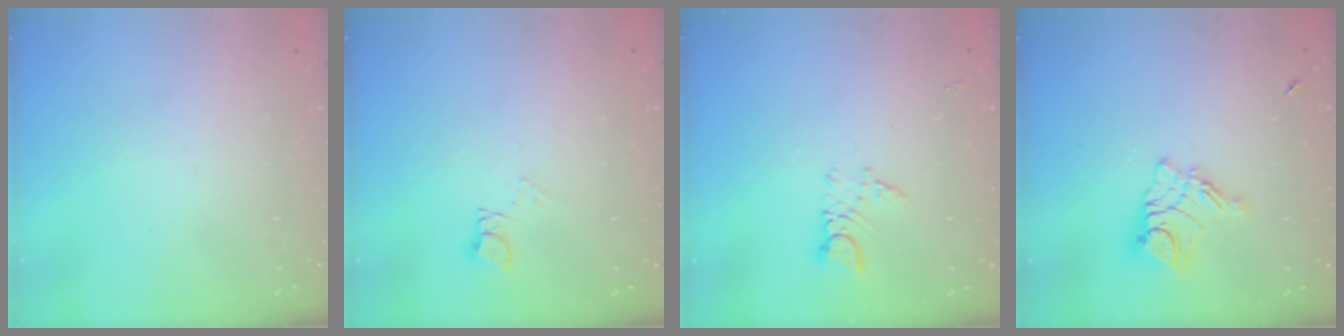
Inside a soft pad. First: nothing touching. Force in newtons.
{"total": 4.0, "press": 3.9, "slide": 0.6}
{"total": 2.8, "press": 2.8, "slide": 0.2}
{"total": 9.1, "press": 9.0, "slide": 0.8}